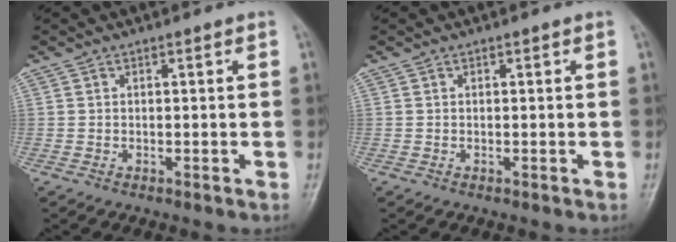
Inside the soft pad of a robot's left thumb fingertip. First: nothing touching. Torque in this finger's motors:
{"motor_torque": [-0.01, 0.01, 0.00, 0.00, 0.00]}